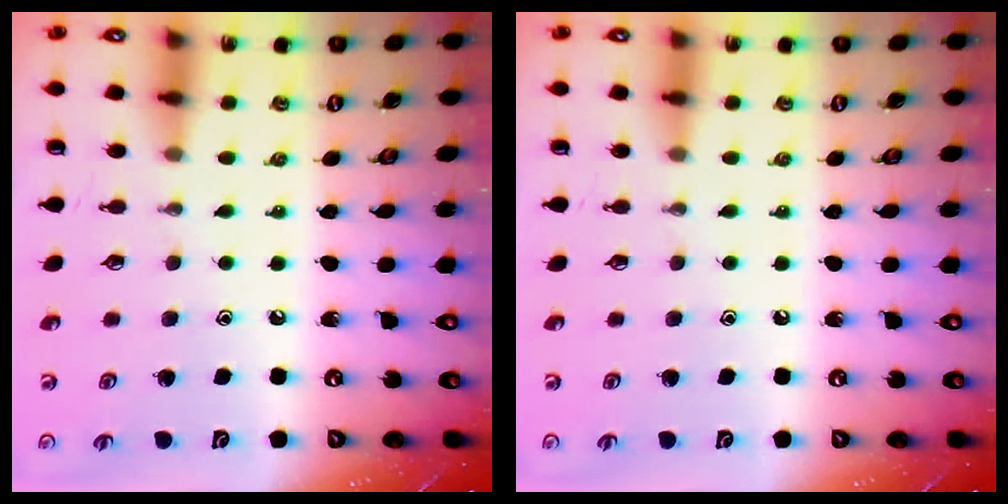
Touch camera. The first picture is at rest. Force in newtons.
{"total": 0.0}